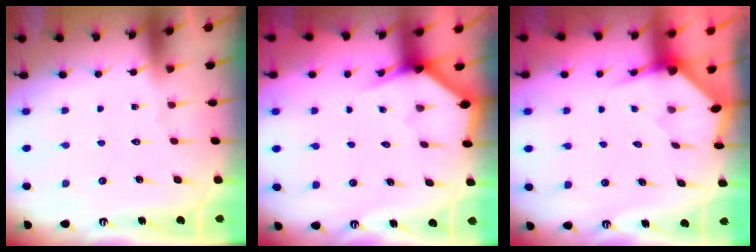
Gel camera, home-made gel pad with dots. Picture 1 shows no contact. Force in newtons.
{"total": 2.8, "press": 2.8, "slide": 0.1}
{"total": 3.2, "press": 3.2, "slide": 0.3}